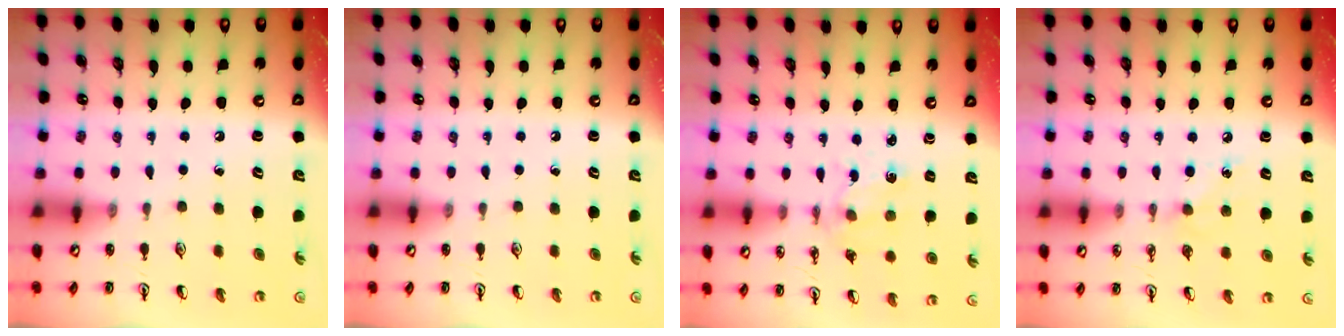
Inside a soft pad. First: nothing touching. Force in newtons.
{"total": 0.0}
{"total": 2.0, "press": 2.0, "slide": 0.3}
{"total": 5.8, "press": 5.8, "slide": 0.6}